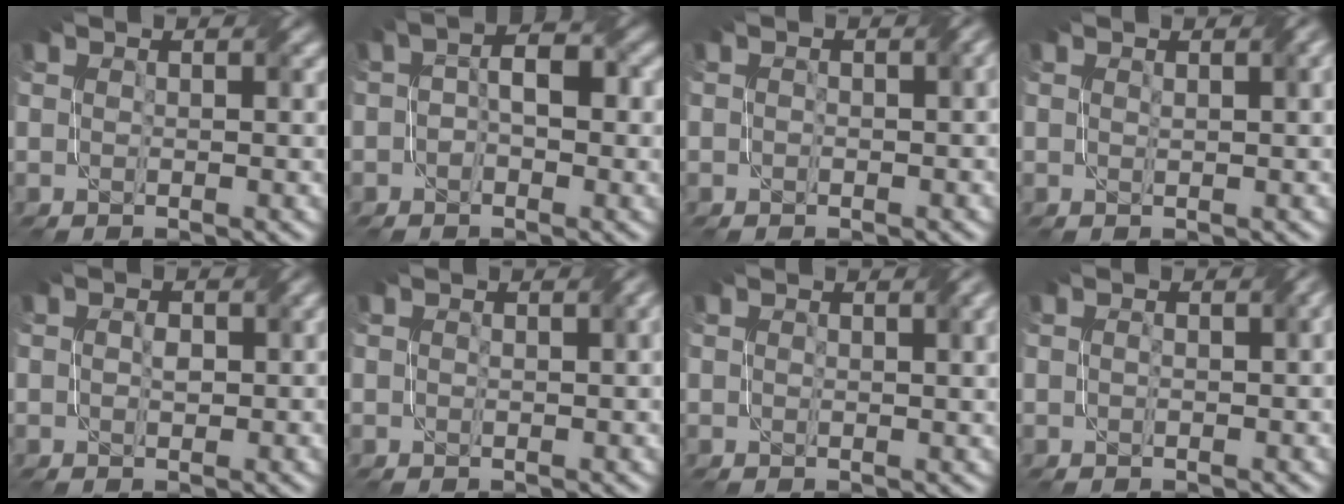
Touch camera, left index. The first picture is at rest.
{"total": 3.6, "force": [-0.3, 2.2, 2.8], "torque": [-0.040, 0.007, -0.011]}
{"total": 2.5, "force": [-0.9, 1.2, 2.0], "torque": [-0.023, -0.003, -0.012]}
{"total": 1.2, "force": [0.5, 0.0, 1.1], "torque": [-0.017, 0.003, 0.008]}
{"total": 1.4, "force": [-0.3, 0.9, 1.1], "torque": [-0.016, 0.000, -0.005]}
{"total": 1.5, "force": [-0.3, 0.5, 1.4], "torque": [-0.018, -0.004, -0.002]}
{"total": 1.9, "force": [0.5, 0.5, 1.8], "torque": [-0.029, 0.003, 0.006]}
{"total": 2.3, "force": [-0.9, 0.9, 1.9], "torque": [-0.028, -0.006, -0.011]}